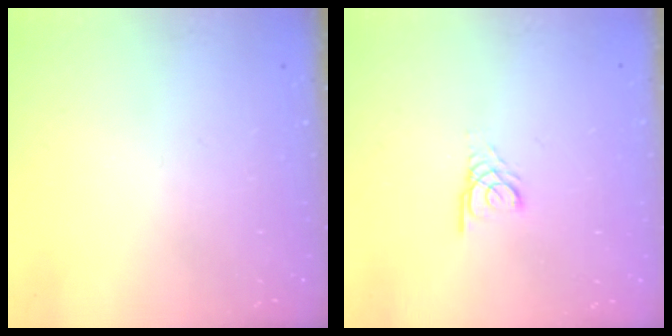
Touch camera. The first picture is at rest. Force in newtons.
{"total": 2.5, "press": 2.5, "slide": 0.2}